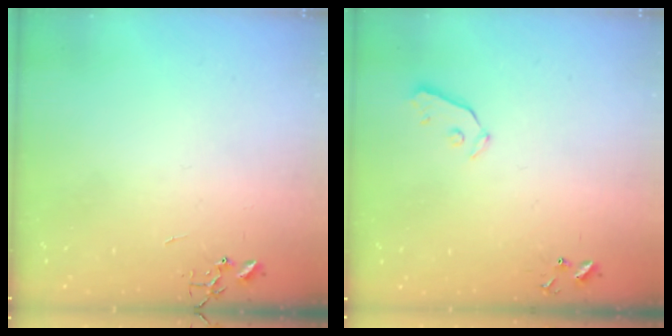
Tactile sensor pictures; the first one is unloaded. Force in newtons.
{"total": 3.2, "press": 3.2, "slide": 0.4}